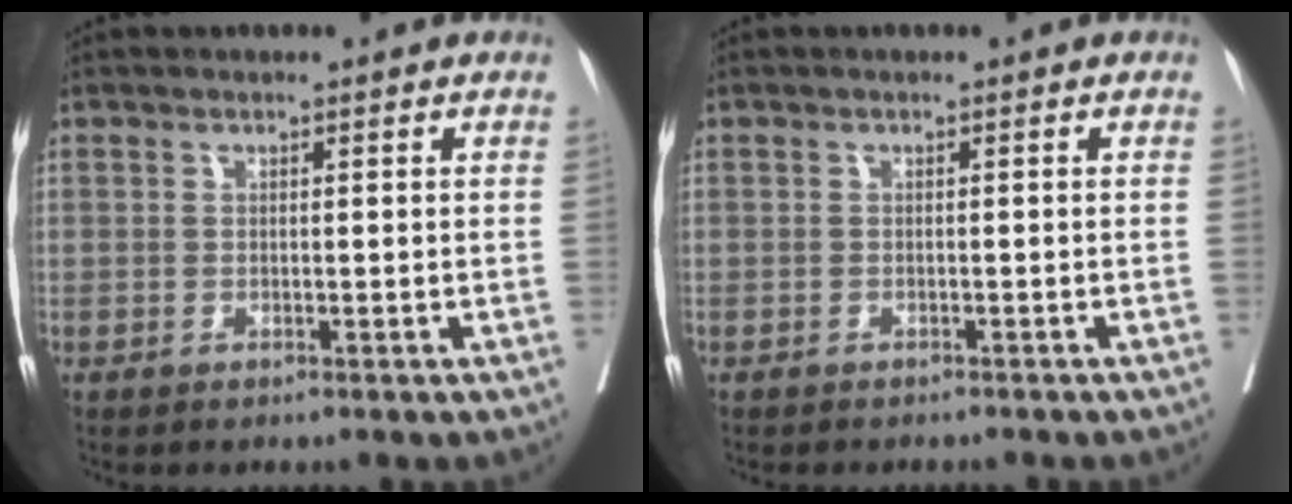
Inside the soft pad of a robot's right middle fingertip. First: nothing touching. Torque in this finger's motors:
{"motor_torque": [0.05, -0.07, 0.00, 0.02]}